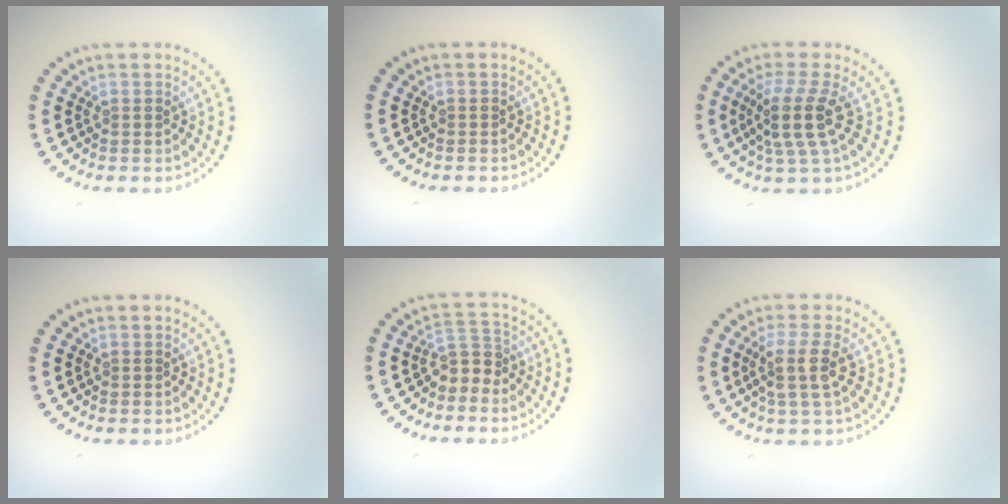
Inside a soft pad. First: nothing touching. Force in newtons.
{"total": 0.0}
{"total": 3.8, "press": 2.9, "slide": 2.5}
{"total": 0.0}
{"total": 2.6, "press": 1.9, "slide": 1.7}
{"total": 3.1, "press": 2.5, "slide": 1.9}